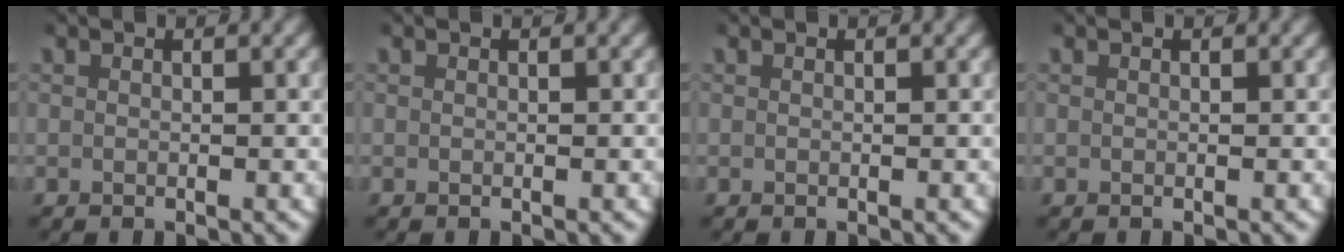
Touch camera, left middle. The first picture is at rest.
{"total": 0.0}
{"total": 0.0}
{"total": 0.0}